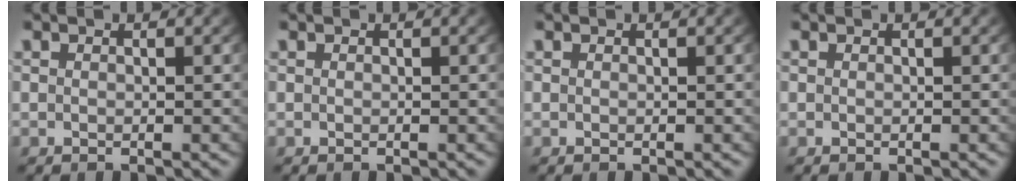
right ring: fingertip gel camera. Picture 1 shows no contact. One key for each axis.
{"total": 0.0}
{"total": 0.0}
{"total": 0.0}